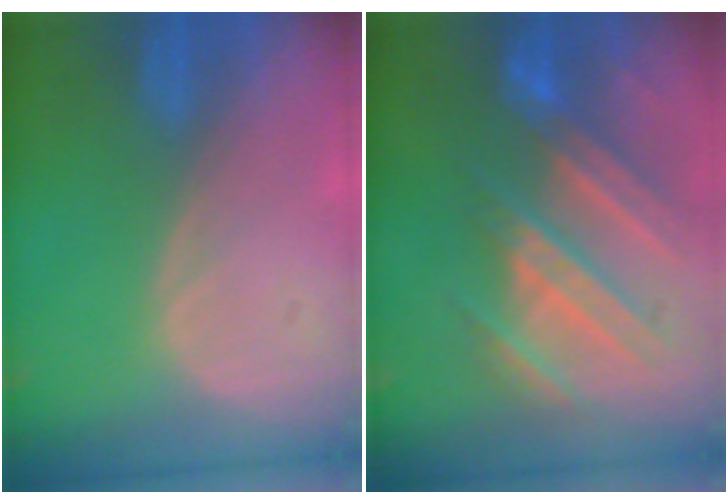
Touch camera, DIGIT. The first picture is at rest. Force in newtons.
{"total": 10.5, "press": 9.6, "slide": 4.2}